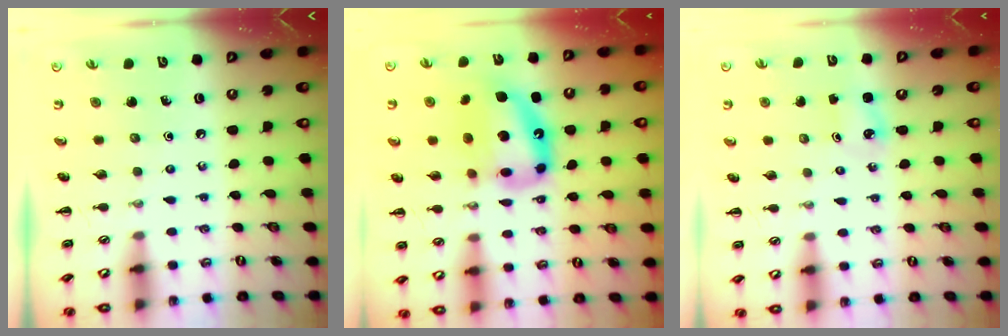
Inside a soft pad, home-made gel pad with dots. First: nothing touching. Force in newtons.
{"total": 15.0, "press": 14.4, "slide": 4.2}
{"total": 1.5, "press": 1.5, "slide": 0.3}